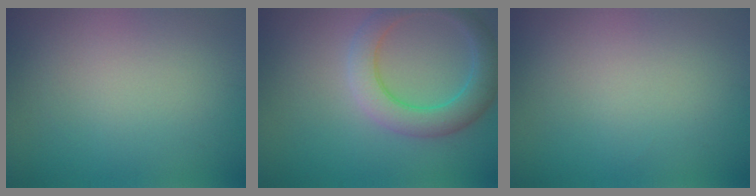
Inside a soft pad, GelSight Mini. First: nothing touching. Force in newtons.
{"total": 4.5, "press": 4.5, "slide": 0.3}
{"total": 0.0}